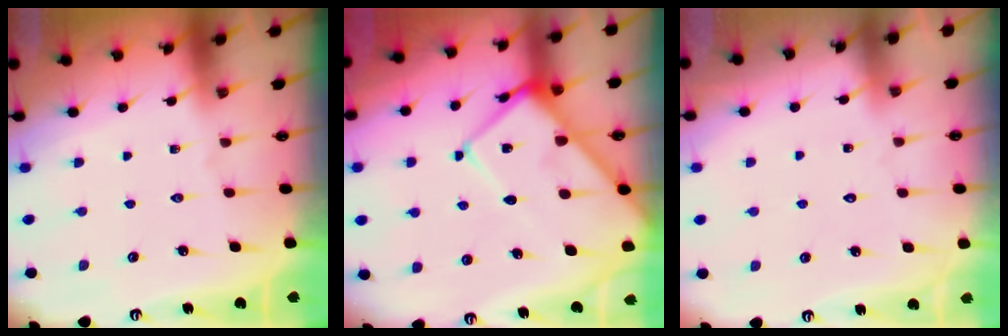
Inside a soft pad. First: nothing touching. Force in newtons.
{"total": 11.5, "press": 11.5, "slide": 1.2}
{"total": 2.8, "press": 2.8, "slide": 0.2}